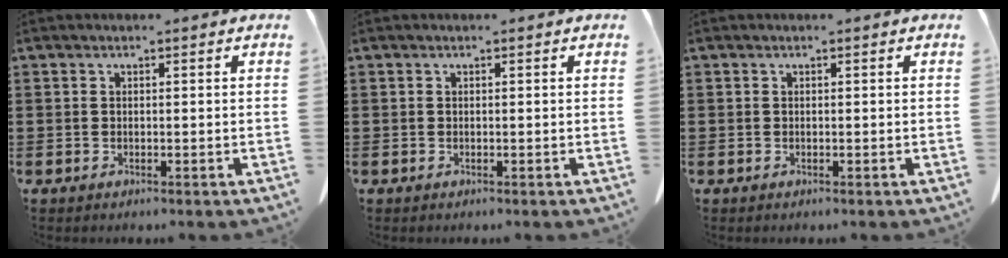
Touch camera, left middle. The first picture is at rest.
{"total": 0.0}
{"total": 0.0}